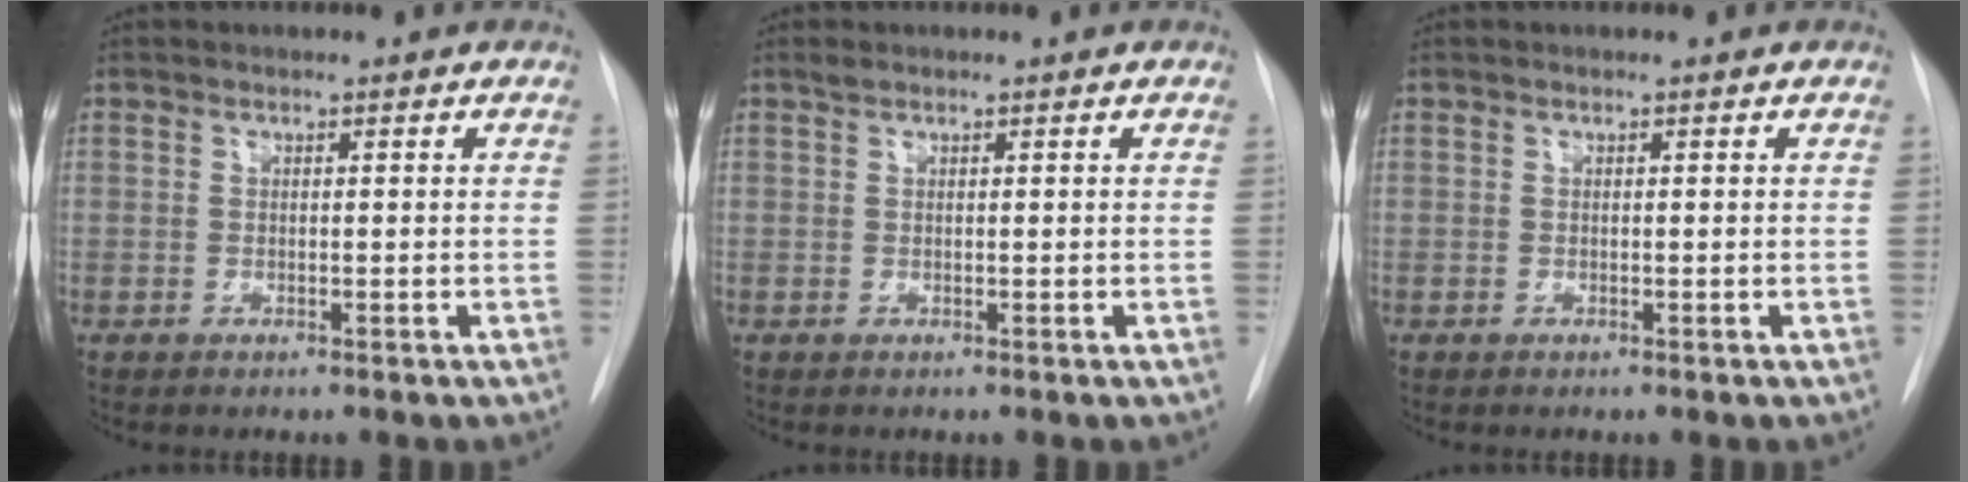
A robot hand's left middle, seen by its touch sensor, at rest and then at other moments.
{"total": 0.6, "force": [0.5, 0.2, 0.2], "torque": [-0.009, 0.008, 0.011]}
{"total": 0.0}